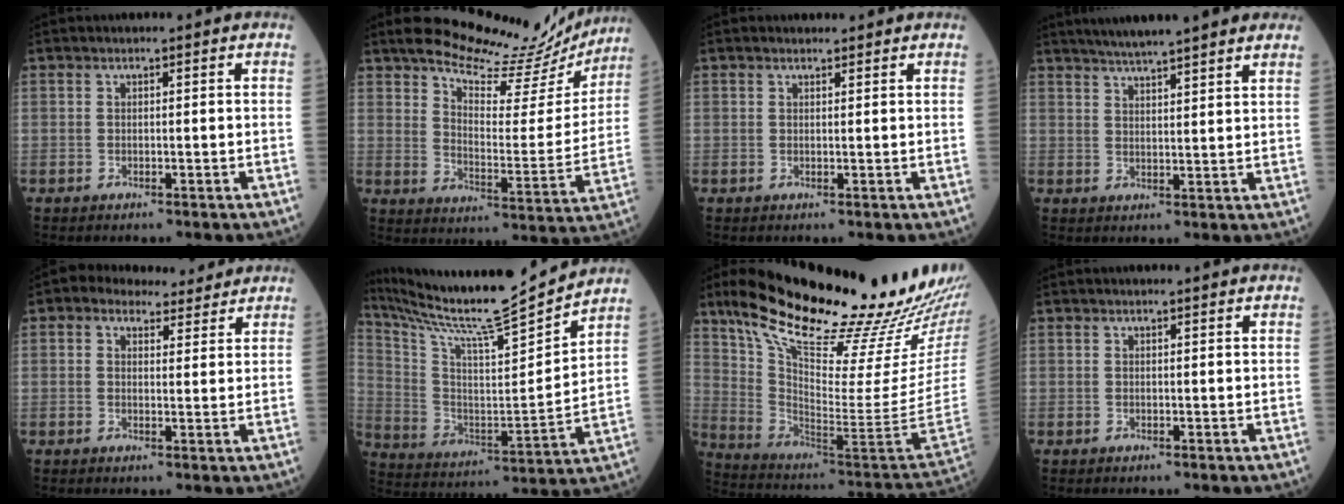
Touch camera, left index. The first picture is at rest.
{"total": 18.8, "force": [17.6, 3.7, 5.4], "torque": [-0.073, -0.048, 0.224]}
{"total": 1.8, "force": [1.7, 0.3, 0.3], "torque": [-0.008, 0.007, 0.024]}
{"total": 13.9, "force": [11.9, 0.7, 7.1], "torque": [-0.105, 0.023, 0.156]}
{"total": 6.6, "force": [5.5, 3.1, 1.8], "torque": [-0.021, 0.020, 0.074]}
{"total": 20.5, "force": [19.1, -0.3, 7.4], "torque": [-0.157, -0.043, 0.312]}
{"total": 31.9, "force": [24.2, 2.7, 20.6], "torque": [-0.318, -0.041, 0.357]}
{"total": 1.8, "force": [1.7, 0.0, 0.7], "torque": [-0.007, 0.007, 0.020]}